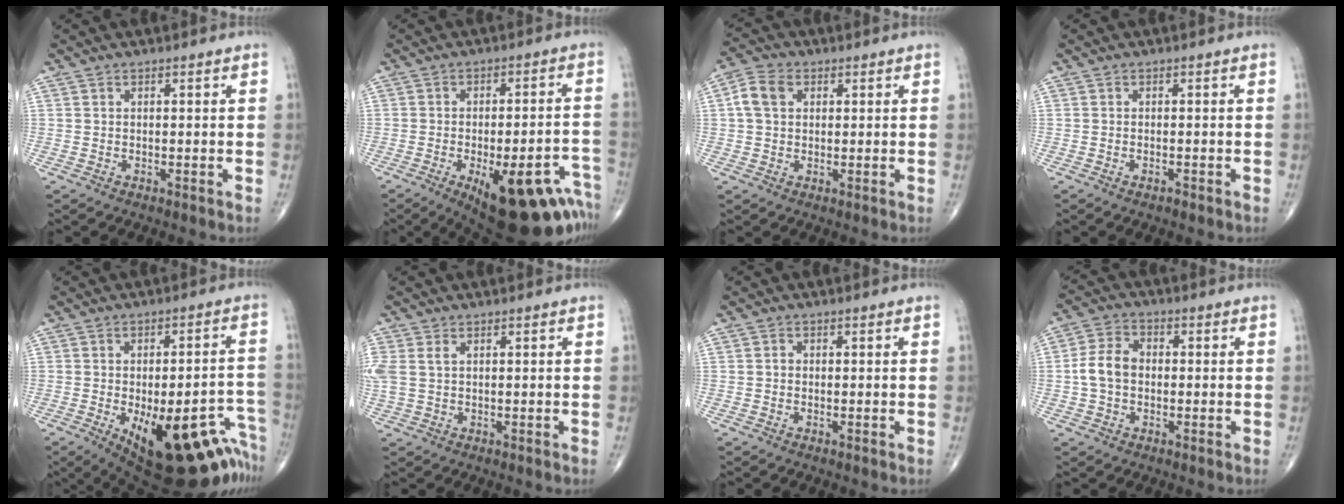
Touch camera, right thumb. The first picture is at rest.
{"total": 22.0, "force": [-11.4, 8.1, 16.9], "torque": [-0.139, 0.050, -0.142]}
{"total": 5.7, "force": [1.3, 4.2, 3.7], "torque": [-0.071, 0.013, 0.021]}
{"total": 0.9, "force": [-0.6, 0.2, 0.6], "torque": [-0.013, 0.003, -0.010]}
{"total": 25.6, "force": [-12.7, 9.9, 20.0], "torque": [-0.181, 0.049, -0.151]}
{"total": 4.1, "force": [1.0, 2.5, 3.1], "torque": [-0.099, 0.015, 0.026]}
{"total": 0.7, "force": [-0.1, 0.6, 0.3], "torque": [-0.001, 0.003, -0.005]}
{"total": 6.8, "force": [-0.5, 5.0, 4.6], "torque": [-0.086, 0.022, -0.018]}